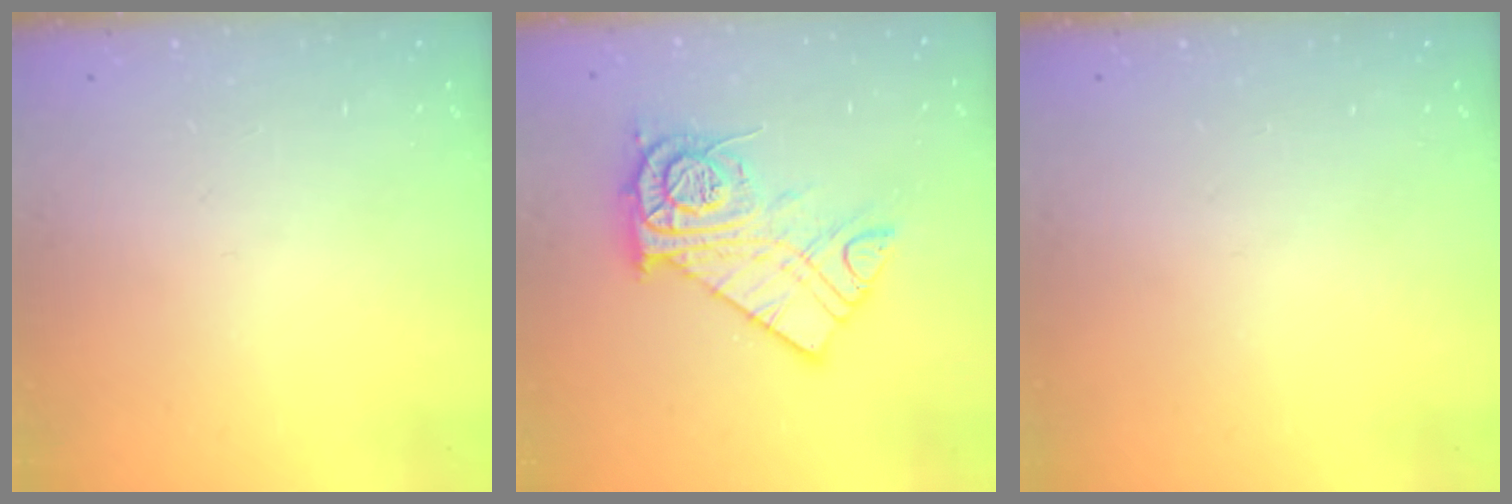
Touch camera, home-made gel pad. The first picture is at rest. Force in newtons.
{"total": 14.0, "press": 13.9, "slide": 1.4}
{"total": 0.0}